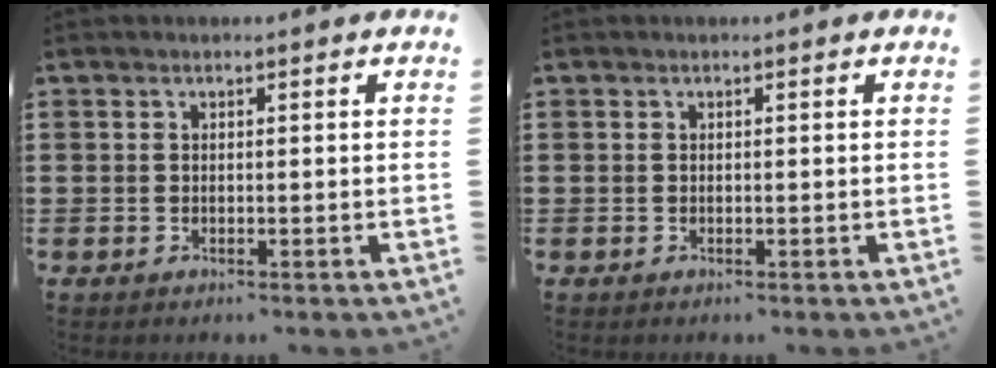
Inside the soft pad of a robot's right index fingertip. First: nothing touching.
{"total": 0.0}